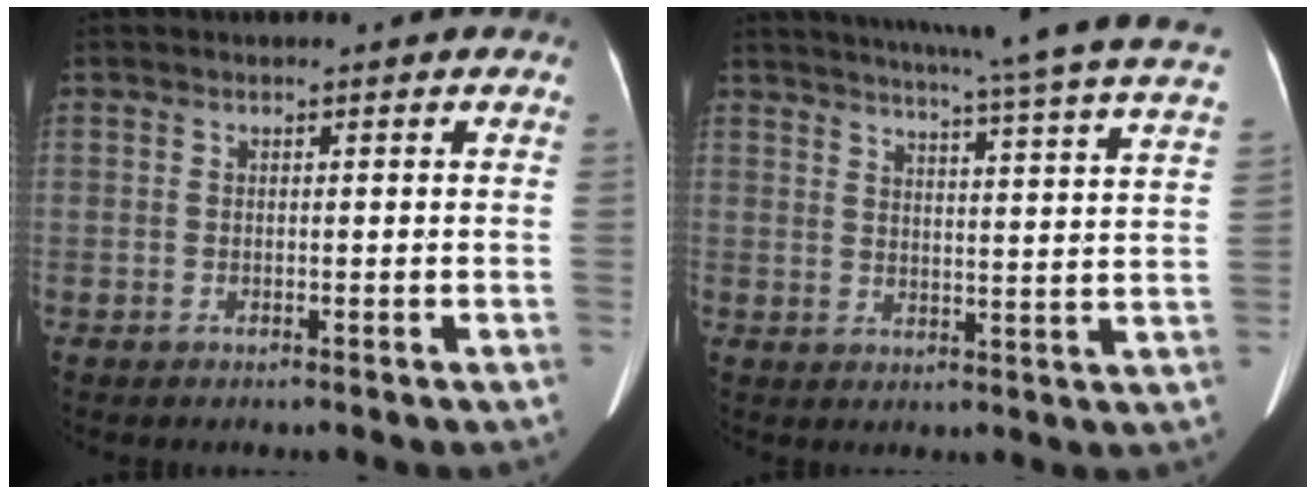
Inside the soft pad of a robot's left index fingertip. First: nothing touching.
{"total": 26.1, "force": [23.1, -0.9, 12.1], "torque": [-0.188, -0.062, 0.273]}